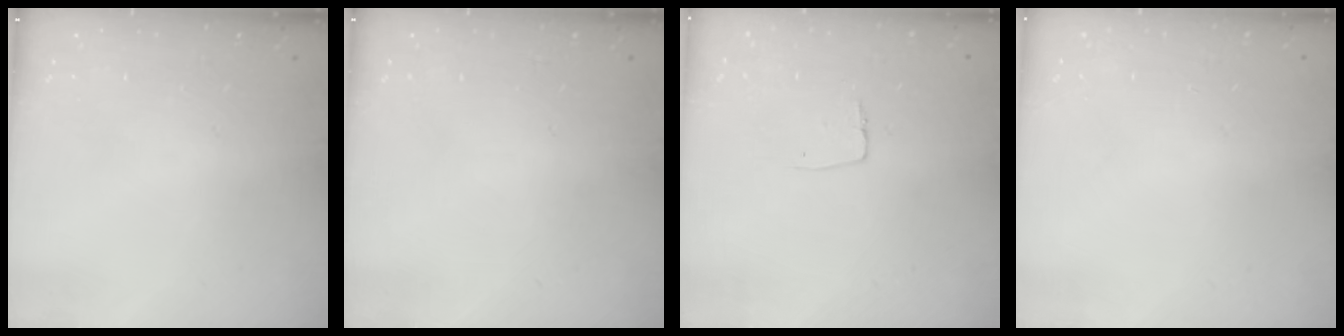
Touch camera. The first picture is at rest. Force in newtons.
{"total": 0.0}
{"total": 4.9, "press": 4.8, "slide": 0.3}
{"total": 0.0}